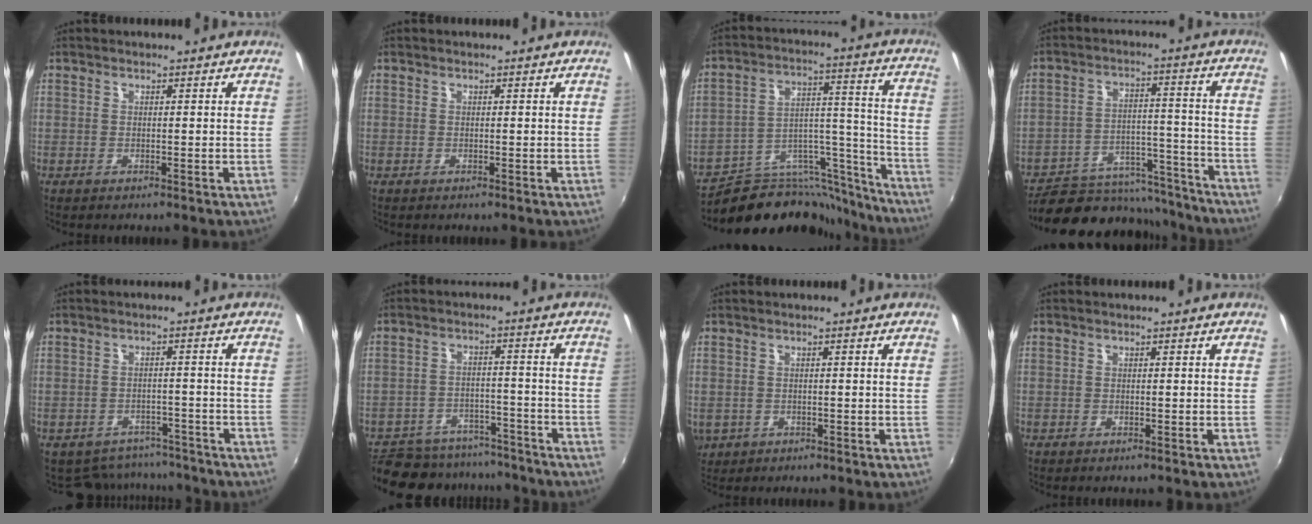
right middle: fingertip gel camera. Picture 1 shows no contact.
{"total": 0.0}
{"total": 20.2, "force": [-18.0, 7.0, 5.8], "torque": [-0.076, 0.058, -0.260]}
{"total": 21.9, "force": [-19.0, 7.9, 7.4], "torque": [-0.142, 0.026, -0.246]}
{"total": 9.8, "force": [-8.3, 4.8, 1.9], "torque": [-0.051, 0.009, -0.104]}
{"total": 17.2, "force": [-14.9, 6.5, 5.6], "torque": [-0.133, 0.013, -0.200]}
{"total": 4.4, "force": [-0.9, 3.8, 2.0], "torque": [-0.045, -0.007, -0.009]}
{"total": 0.0}